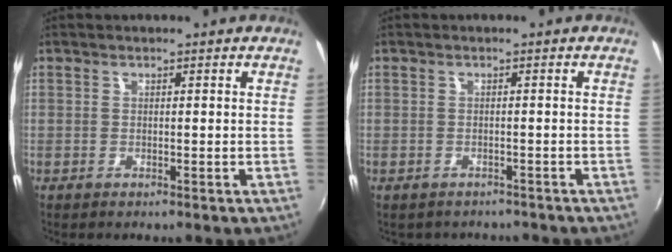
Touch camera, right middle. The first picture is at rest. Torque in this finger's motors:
{"motor_torque": [0.02, -0.07, 0.00, 0.00]}